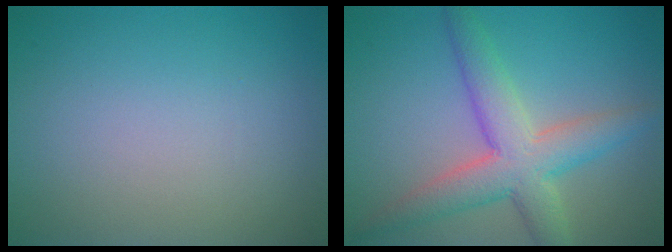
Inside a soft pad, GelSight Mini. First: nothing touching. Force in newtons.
{"total": 6.1, "press": 6.1, "slide": 0.1}